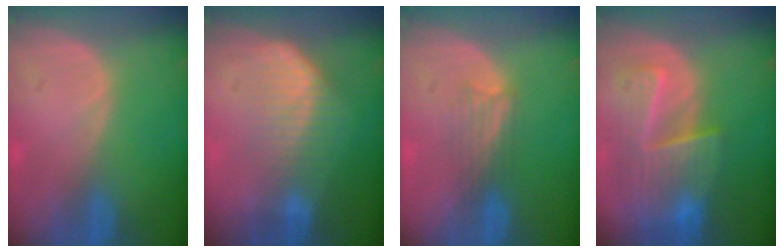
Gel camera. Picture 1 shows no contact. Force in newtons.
{"total": 7.5, "press": 6.3, "slide": 4.0}
{"total": 3.1, "press": 2.8, "slide": 1.2}
{"total": 9.4, "press": 8.3, "slide": 4.3}